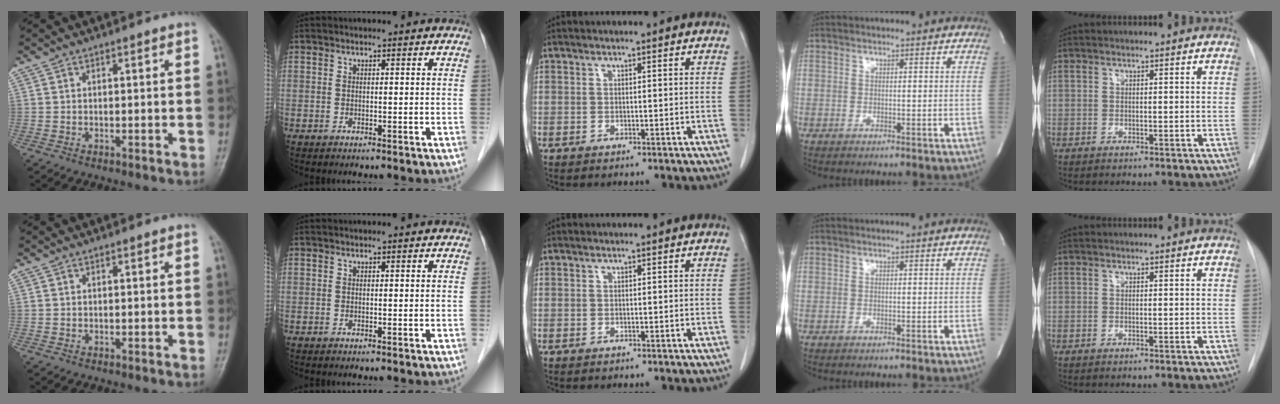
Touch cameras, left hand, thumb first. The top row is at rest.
{}